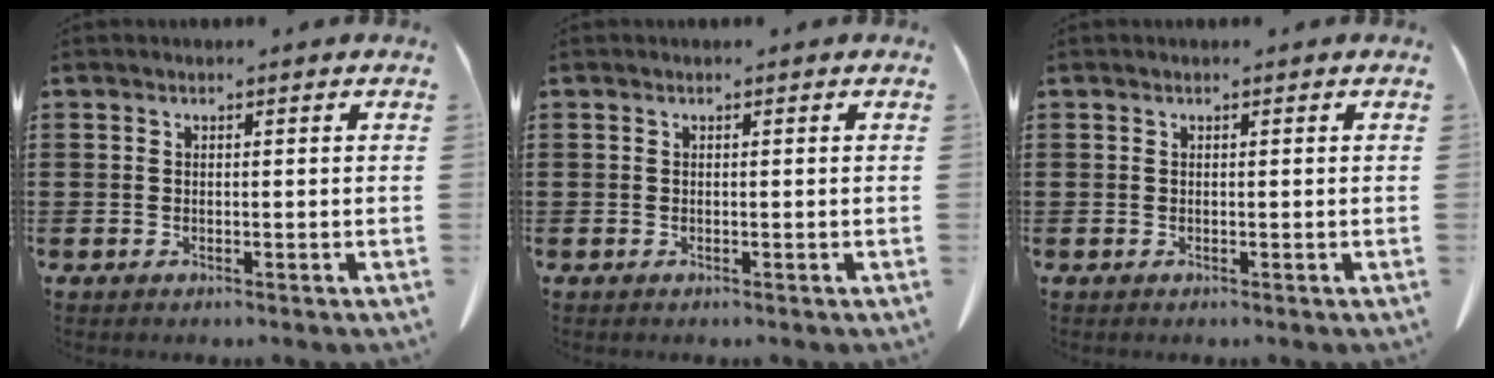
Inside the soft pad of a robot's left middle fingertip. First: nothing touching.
{"total": 0.0}
{"total": 0.0}